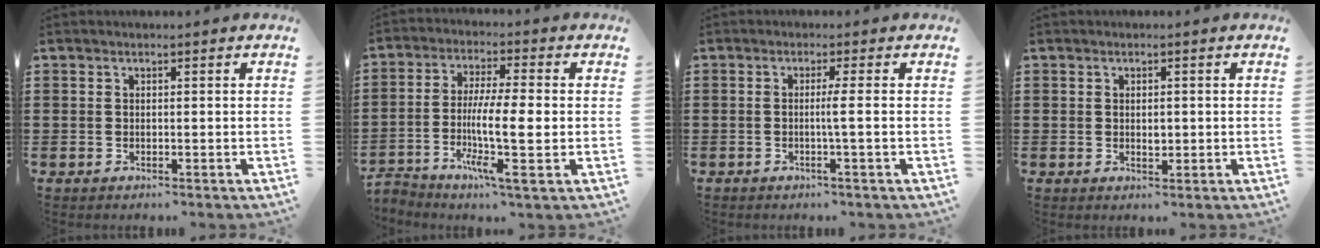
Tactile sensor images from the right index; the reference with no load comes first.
{"total": 8.2, "force": [-1.6, 1.6, 7.9], "torque": [-0.153, -0.005, -0.034]}
{"total": 2.7, "force": [-0.3, -1.0, 2.4], "torque": [-0.045, -0.010, -0.011]}
{"total": 1.6, "force": [0.1, 0.7, 1.4], "torque": [-0.027, 0.004, 0.001]}